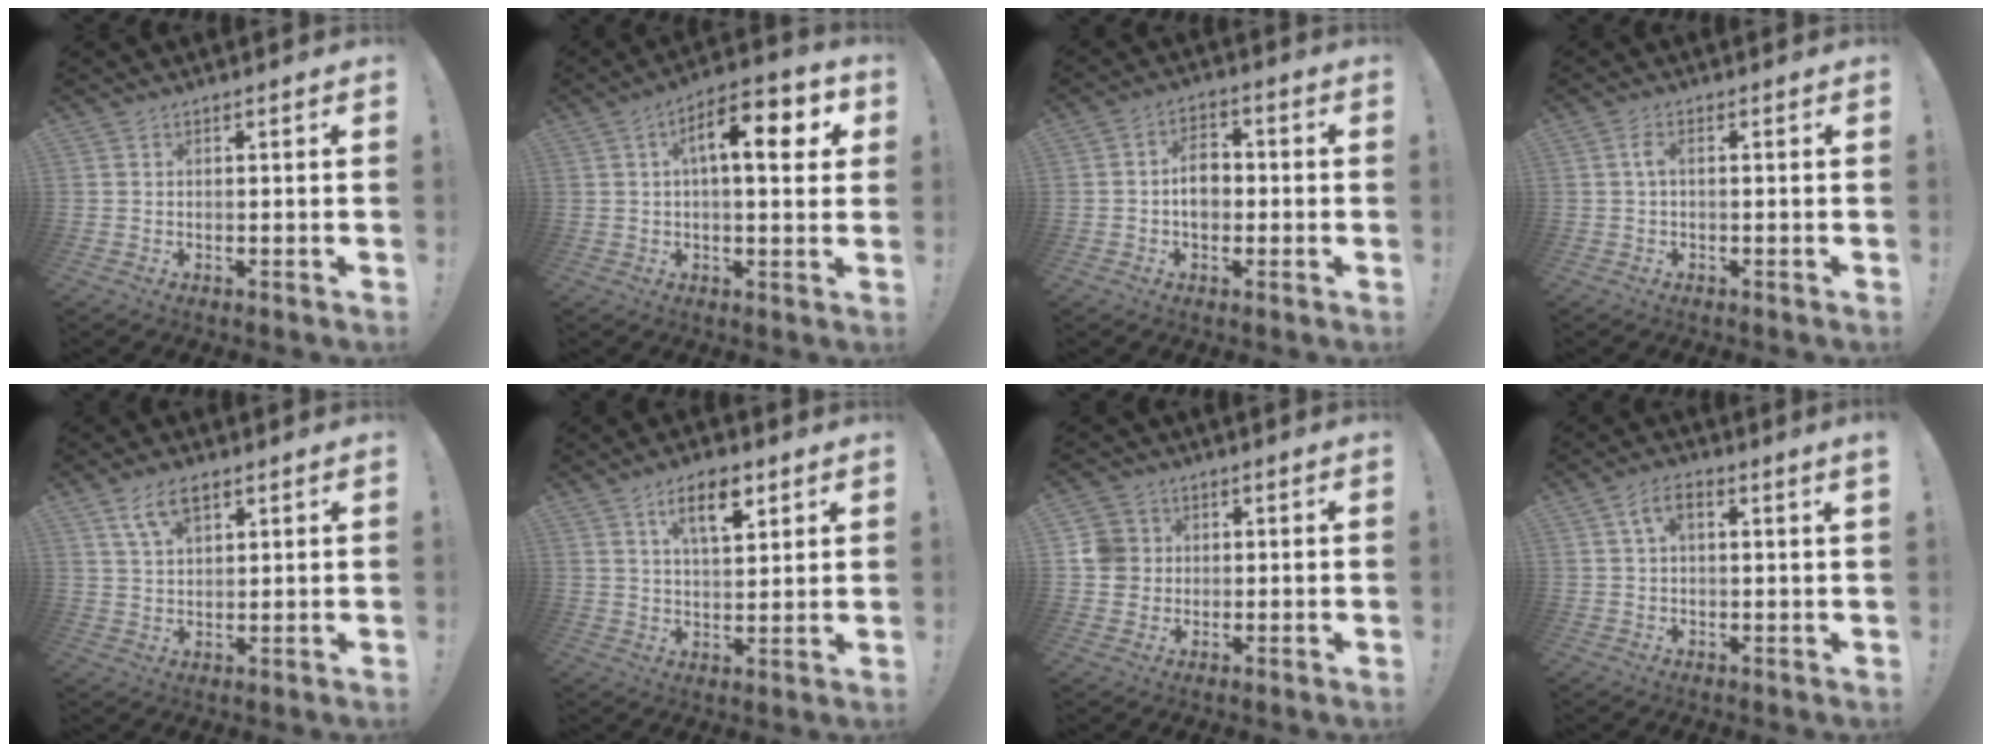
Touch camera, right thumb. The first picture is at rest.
{"total": 12.8, "force": [3.3, 4.7, 11.4], "torque": [-0.163, -0.005, 0.048]}
{"total": 7.5, "force": [-0.8, 5.6, 4.9], "torque": [-0.080, 0.014, -0.013]}
{"total": 2.8, "force": [0.0, 0.8, 2.7], "torque": [-0.061, 0.004, -0.003]}
{"total": 6.2, "force": [3.4, 3.1, 4.2], "torque": [-0.073, -0.003, 0.062]}
{"total": 10.0, "force": [5.3, 4.3, 7.4], "torque": [-0.103, -0.018, 0.090]}
{"total": 7.0, "force": [0.9, 6.6, 2.2], "torque": [-0.043, 0.003, 0.020]}
{"total": 4.8, "force": [1.7, 1.5, 4.2], "torque": [-0.078, 0.004, 0.030]}